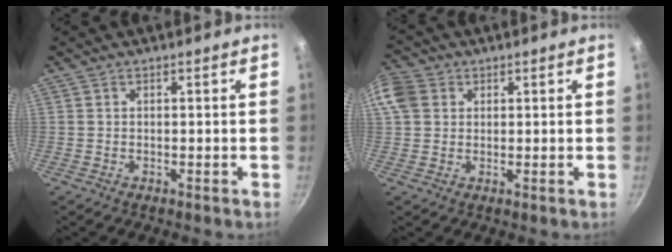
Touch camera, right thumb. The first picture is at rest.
{"total": 6.6, "force": [1.9, 5.5, 3.2], "torque": [-0.052, 0.004, 0.025]}